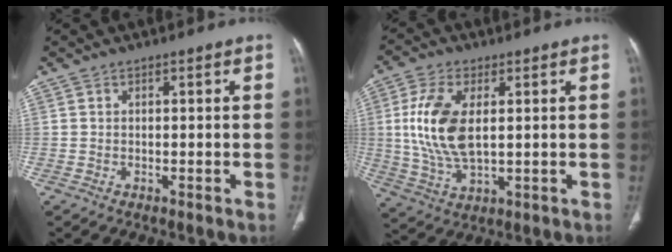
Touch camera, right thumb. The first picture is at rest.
{"total": 12.6, "force": [1.8, 6.4, 10.7], "torque": [-0.223, -0.008, 0.039]}